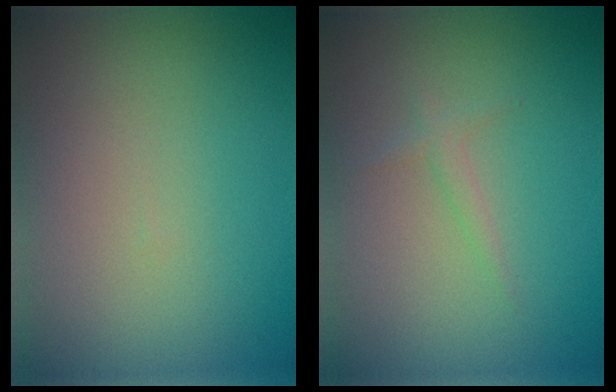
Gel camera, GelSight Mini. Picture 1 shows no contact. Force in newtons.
{"total": 0.9, "press": 0.9, "slide": 0.1}